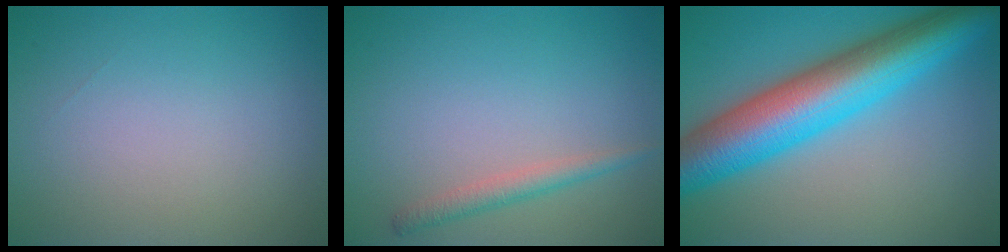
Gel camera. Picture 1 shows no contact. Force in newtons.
{"total": 1.8, "press": 1.8, "slide": 0.1}
{"total": 11.1, "press": 11.1, "slide": 0.2}